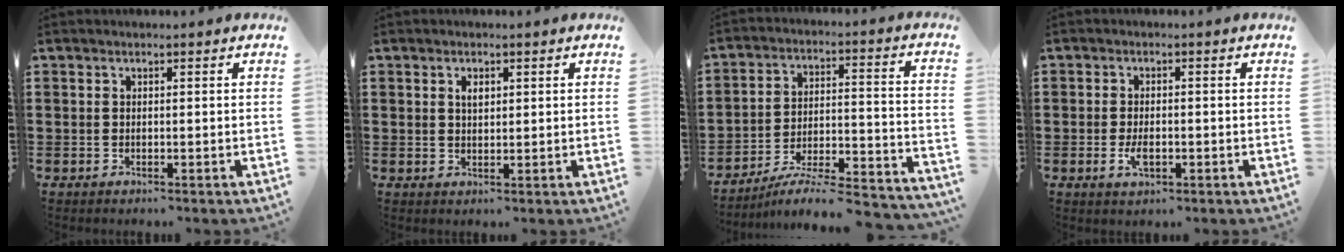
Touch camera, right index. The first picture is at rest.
{"total": 1.6, "force": [0.6, 0.8, 1.2], "torque": [-0.026, 0.003, 0.011]}
{"total": 6.1, "force": [-5.6, 0.1, 2.5], "torque": [-0.038, -0.012, -0.111]}
{"total": 3.0, "force": [-0.8, 1.2, 2.6], "torque": [-0.057, -0.005, -0.014]}